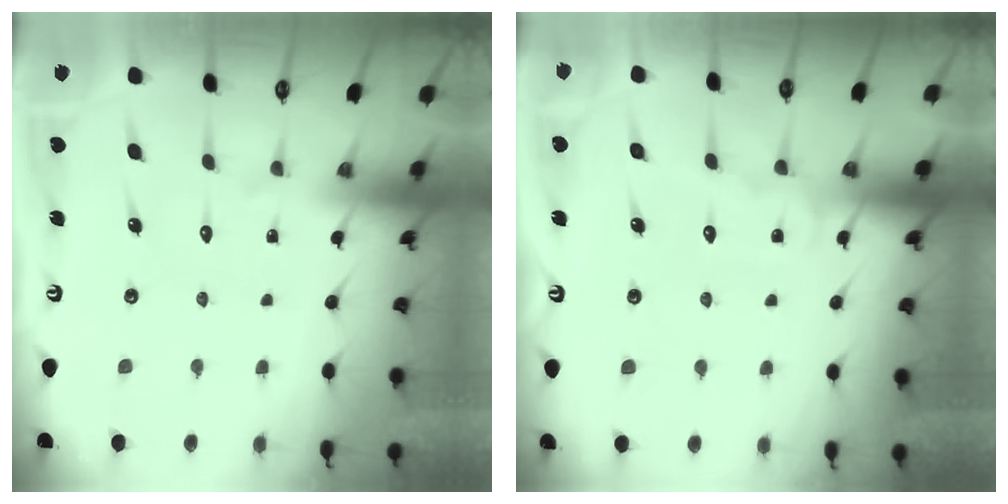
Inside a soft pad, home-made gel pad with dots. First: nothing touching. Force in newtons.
{"total": 6.1, "press": 6.1, "slide": 0.6}